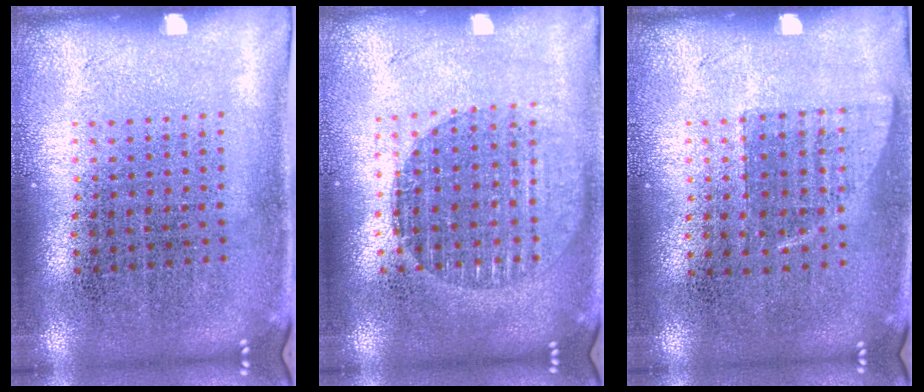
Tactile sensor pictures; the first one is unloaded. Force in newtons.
{"total": 1.5, "press": 1.3, "slide": 0.7}
{"total": 0.6, "press": 0.6, "slide": 0.1}